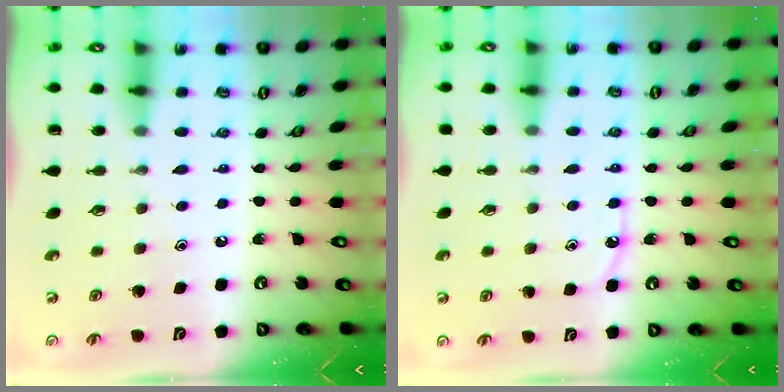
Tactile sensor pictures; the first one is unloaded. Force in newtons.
{"total": 5.5, "press": 5.4, "slide": 0.7}